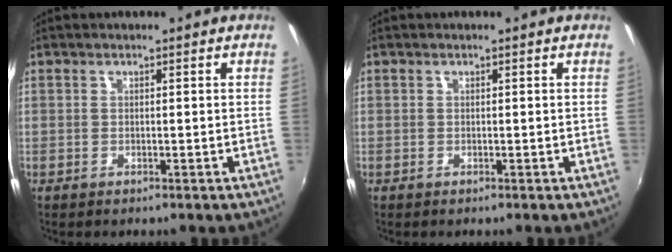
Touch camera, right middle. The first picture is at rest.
{"total": 0.0}